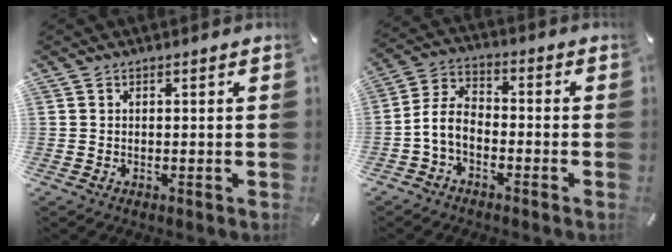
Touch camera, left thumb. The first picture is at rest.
{"total": 6.6, "force": [-3.1, 4.4, 3.9], "torque": [-0.097, 0.009, -0.061]}